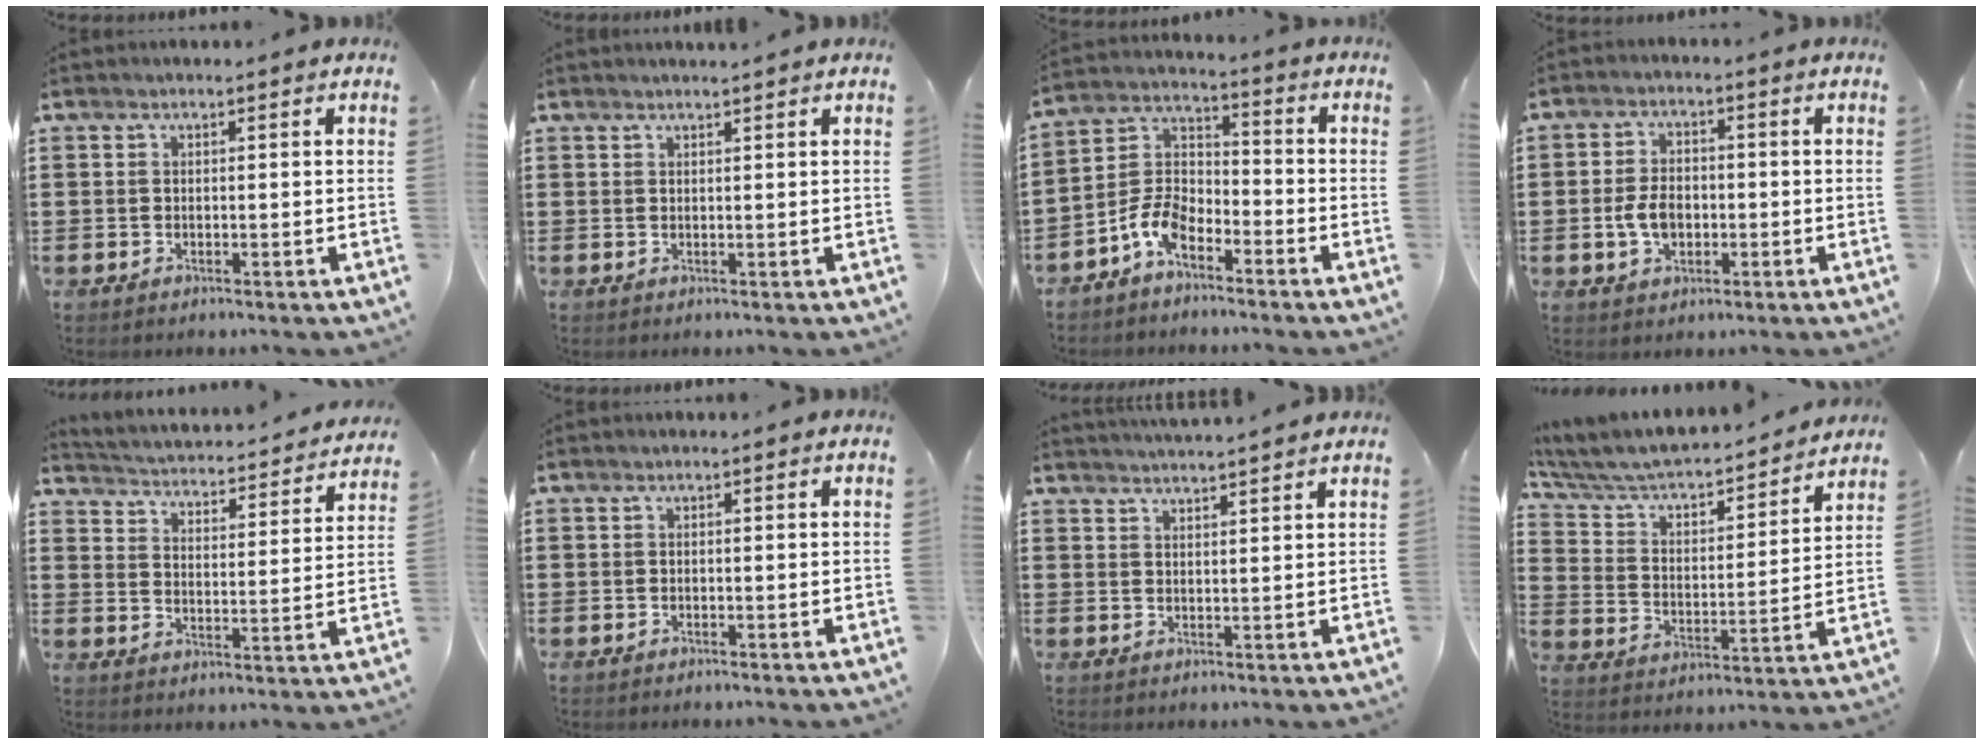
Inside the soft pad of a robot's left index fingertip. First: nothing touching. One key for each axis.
{"total": 1.0, "fx": 0.9, "fy": -0.1, "fz": 0.2, "tx": -0.005, "ty": -0.003, "tz": 0.019}
{"total": 7.5, "fx": -5.3, "fy": 3.4, "fz": 4.0, "tx": -0.104, "ty": 0.004, "tz": -0.108}
{"total": 4.8, "fx": -0.8, "fy": 3.0, "fz": 3.6, "tx": -0.081, "ty": 0.002, "tz": -0.019}
{"total": 2.4, "fx": 2.4, "fy": -0.1, "fz": 0.0, "tx": -0.022, "ty": -0.031, "tz": 0.030}
{"total": 0.0}
{"total": 2.6, "fx": 2.5, "fy": -0.5, "fz": -0.1, "tx": -0.006, "ty": -0.011, "tz": 0.047}
{"total": 4.9, "fx": 4.5, "fy": 1.2, "fz": 1.6, "tx": -0.056, "ty": -0.044, "tz": 0.068}